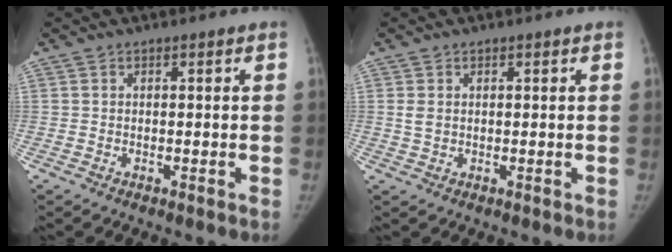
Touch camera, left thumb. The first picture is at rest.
{"total": 1.8, "force": [0.5, 1.3, 1.1], "torque": [-0.015, -0.002, 0.013]}